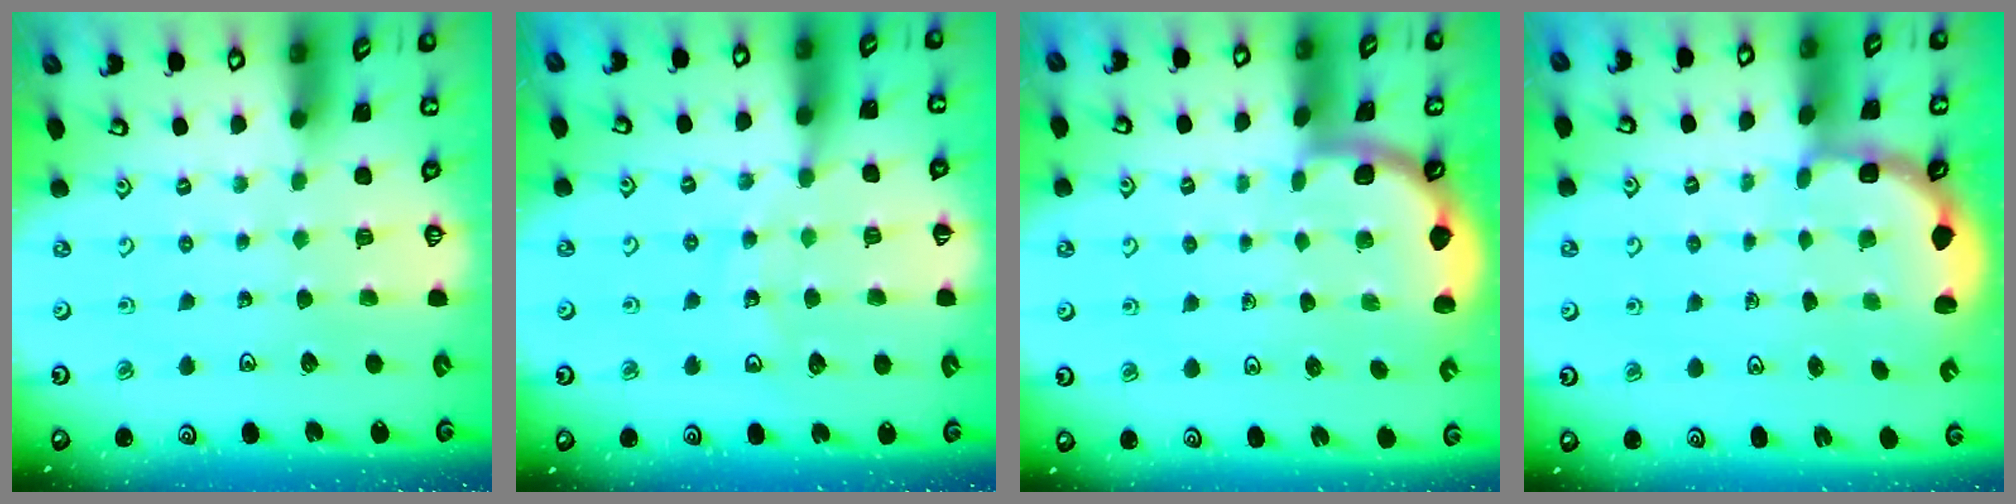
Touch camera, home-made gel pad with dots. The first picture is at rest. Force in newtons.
{"total": 12.4, "press": 11.9, "slide": 3.4}
{"total": 1.7, "press": 1.6, "slide": 0.1}
{"total": 2.7, "press": 2.4, "slide": 1.4}